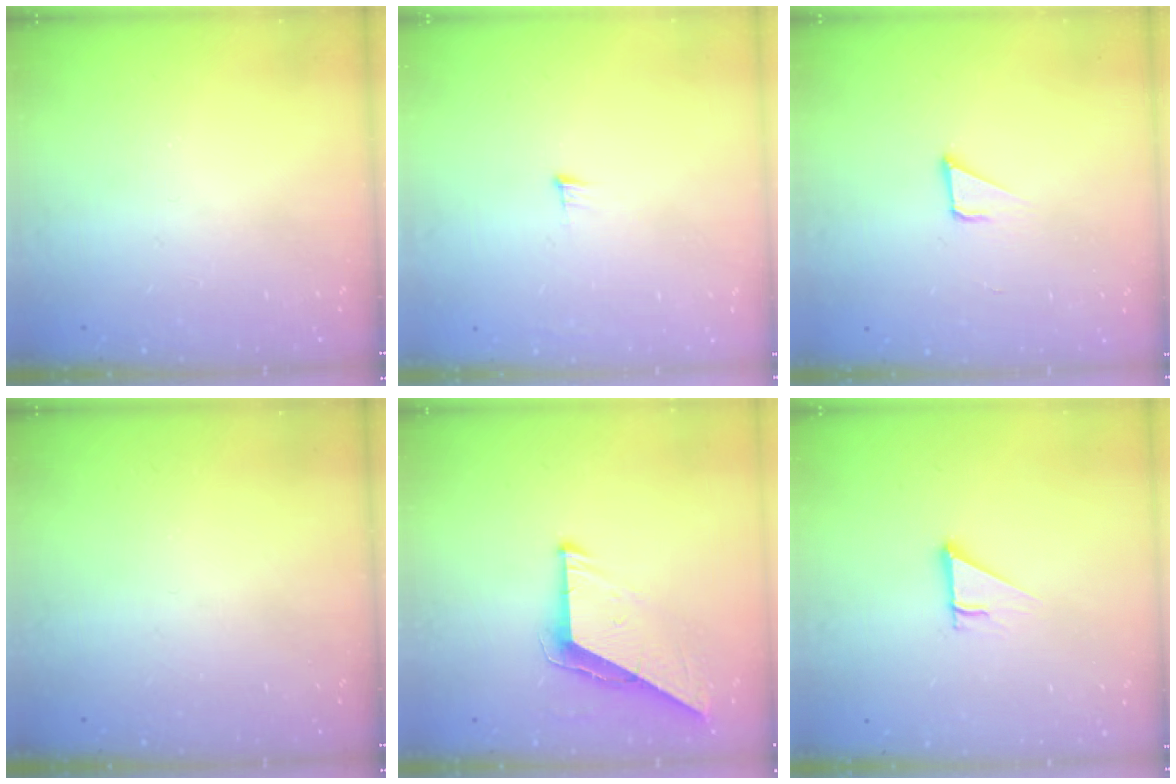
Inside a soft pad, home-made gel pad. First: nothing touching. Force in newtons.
{"total": 5.2, "press": 5.0, "slide": 1.3}
{"total": 2.1, "press": 2.1, "slide": 0.1}
{"total": 0.0}
{"total": 9.5, "press": 9.4, "slide": 1.0}
{"total": 2.5, "press": 2.5, "slide": 0.2}